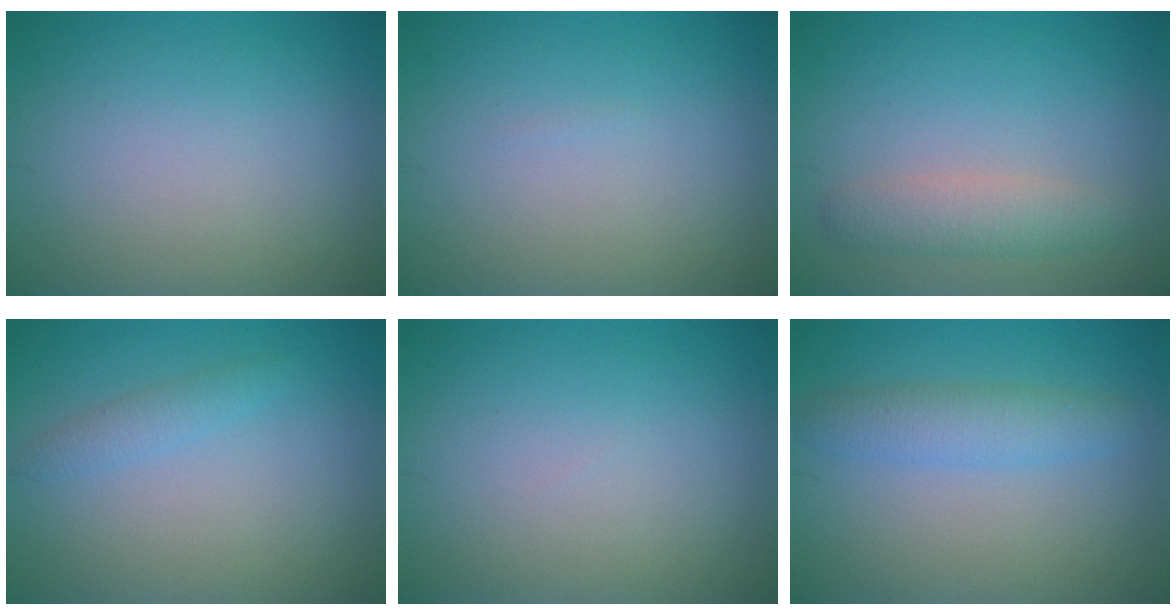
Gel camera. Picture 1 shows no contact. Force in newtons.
{"total": 0.0}
{"total": 2.7, "press": 2.7, "slide": 0.1}
{"total": 1.3, "press": 1.3, "slide": 0.1}
{"total": 0.0}
{"total": 2.9, "press": 2.9, "slide": 0.1}